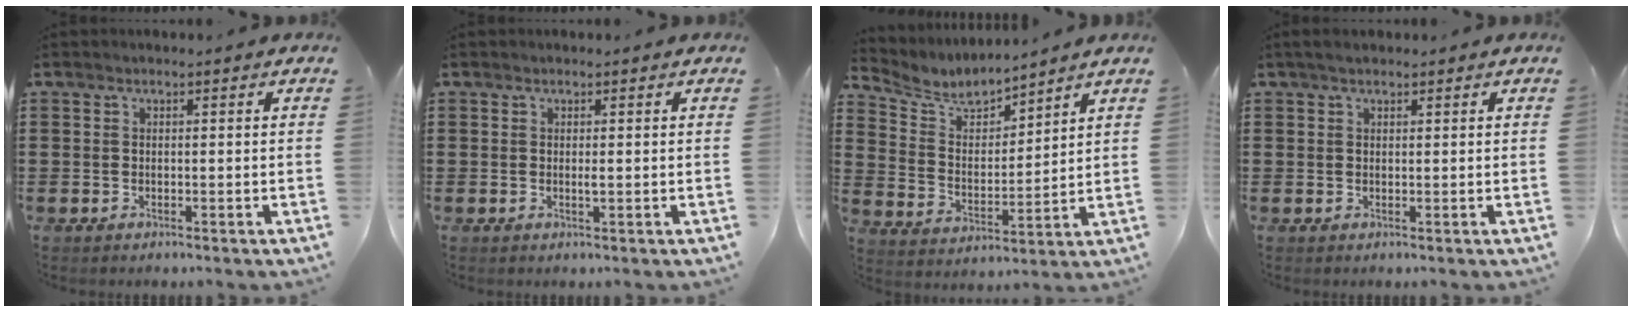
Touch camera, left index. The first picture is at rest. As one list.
[{"total": 0.9, "force": [0.1, 0.0, 0.9], "torque": [-0.017, -0.004, 0.002]}, {"total": 6.1, "force": [5.6, 1.7, 1.8], "torque": [-0.066, -0.032, 0.094]}, {"total": 1.2, "force": [0.9, 0.5, 0.6], "torque": [-0.014, 0.004, 0.017]}]